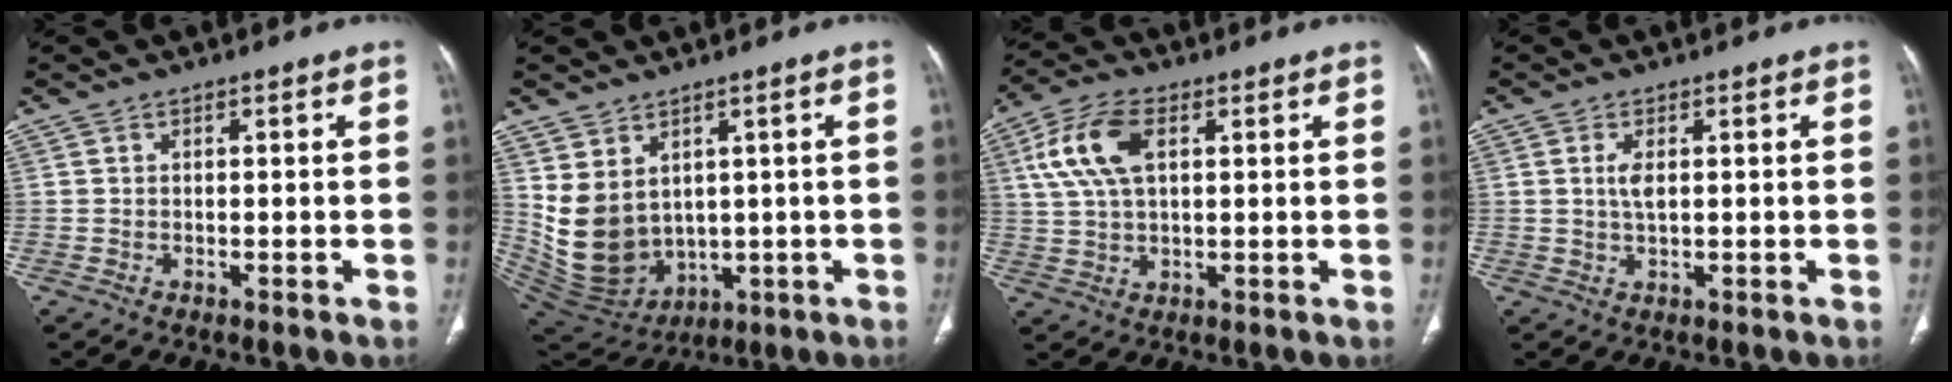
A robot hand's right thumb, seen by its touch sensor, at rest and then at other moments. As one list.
[{"total": 12.3, "force": [2.3, 9.3, 7.7], "torque": [-0.130, -0.017, 0.087]}, {"total": 10.5, "force": [3.3, 5.5, 8.4], "torque": [-0.177, 0.012, 0.065]}, {"total": 2.8, "force": [0.6, 1.2, 2.5], "torque": [-0.056, -0.001, 0.015]}]